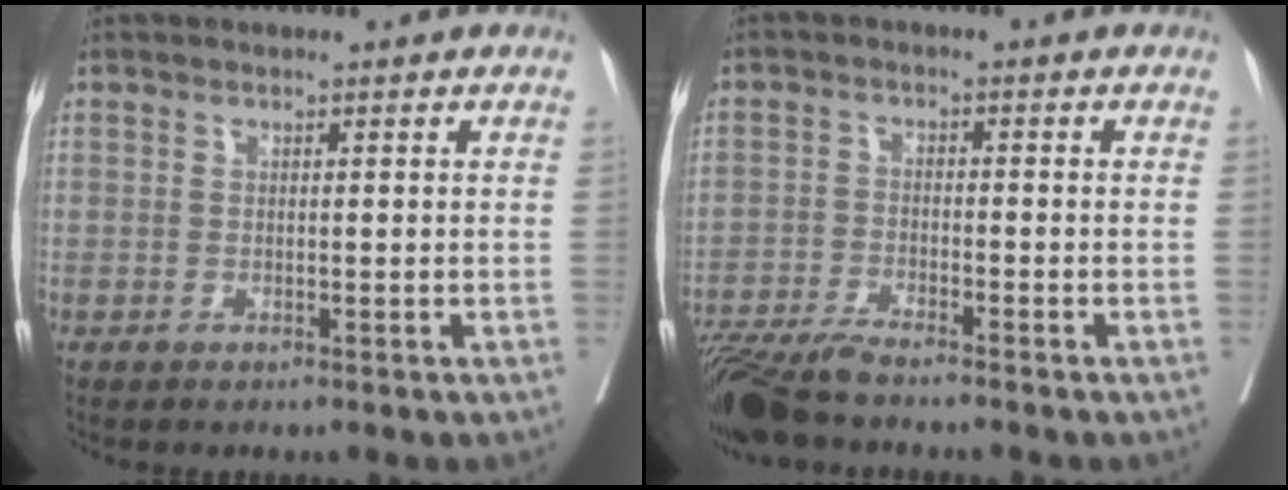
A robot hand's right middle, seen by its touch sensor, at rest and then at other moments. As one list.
[{"total": 7.8, "force": [-6.9, 0.0, 3.6], "torque": [-0.057, -0.024, -0.125]}]